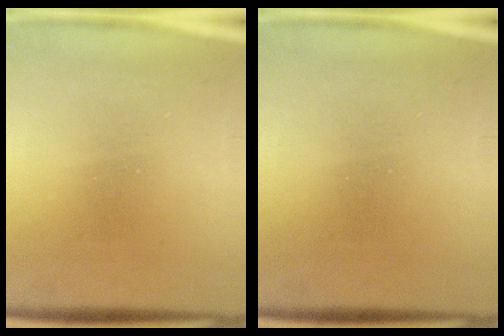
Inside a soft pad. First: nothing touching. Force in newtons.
{"total": 0.0}